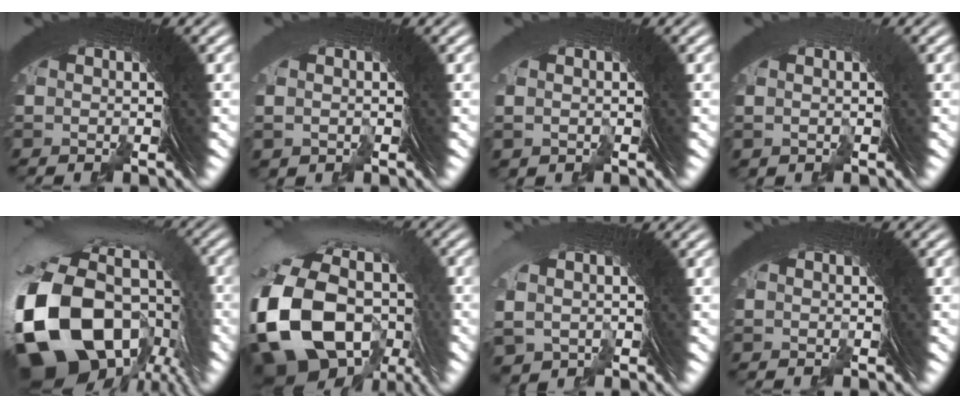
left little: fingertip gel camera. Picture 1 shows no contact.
{"total": 0.8, "force": [-0.4, 0.0, -0.7], "torque": [0.017, 0.004, -0.005]}
{"total": 1.1, "force": [-0.6, -0.4, -0.8], "torque": [0.018, 0.002, -0.004]}
{"total": 0.9, "force": [-0.6, -0.4, -0.5], "torque": [0.020, 0.007, -0.010]}
{"total": 21.2, "force": [-2.5, 15.0, 14.8], "torque": [-0.291, -0.047, -0.027]}
{"total": 15.4, "force": [-1.8, 11.2, 10.4], "torque": [-0.241, -0.050, -0.010]}
{"total": 1.9, "force": [-0.9, 1.7, 0.2], "torque": [-0.010, -0.006, -0.009]}
{"total": 0.7, "force": [-0.3, -0.4, -0.5], "torque": [0.011, 0.003, -0.006]}